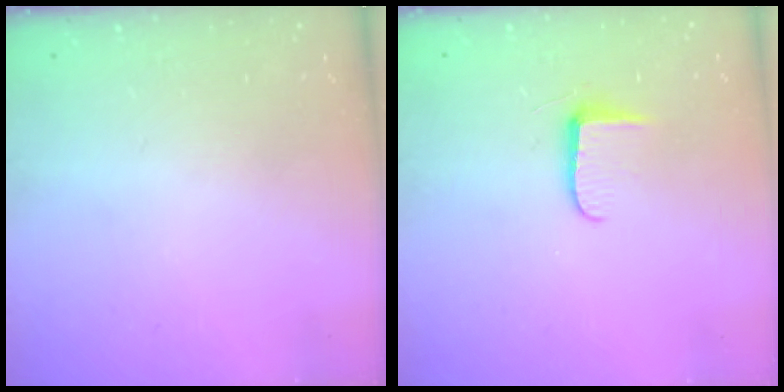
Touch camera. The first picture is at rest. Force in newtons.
{"total": 5.6, "press": 5.6, "slide": 0.7}